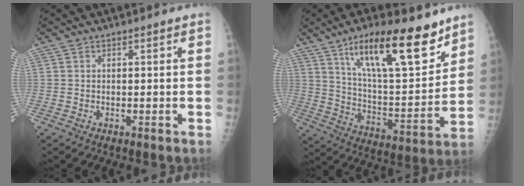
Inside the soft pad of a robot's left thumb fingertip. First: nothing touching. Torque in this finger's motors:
{"motor_torque": [0.68, 0.25, 1.57, -1.21, 0.19]}